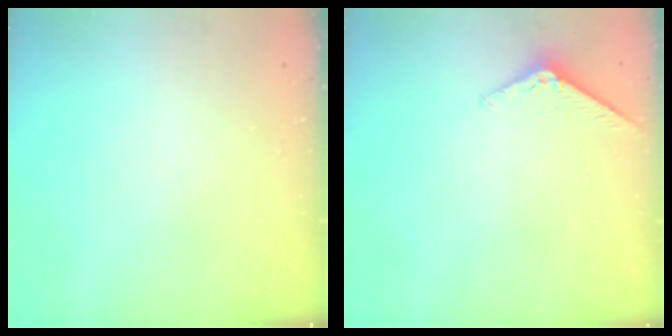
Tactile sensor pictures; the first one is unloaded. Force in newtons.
{"total": 5.6, "press": 5.6, "slide": 0.6}